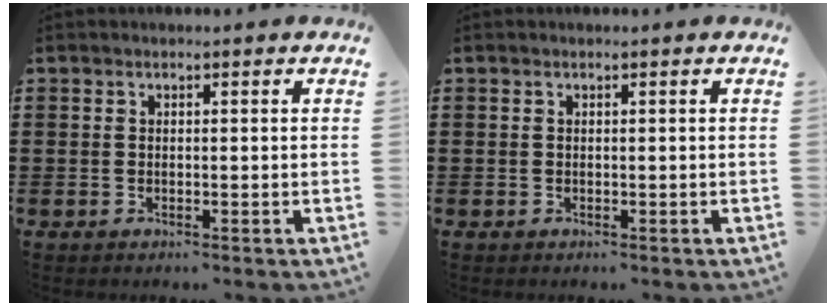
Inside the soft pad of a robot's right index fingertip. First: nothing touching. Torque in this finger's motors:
{"motor_torque": [0.08, 0.04, 0.00, 0.00]}